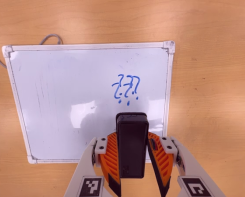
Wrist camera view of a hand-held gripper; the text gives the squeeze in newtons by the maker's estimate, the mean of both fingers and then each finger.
{"total": 5.3, "left": 4.1, "right": 6.4}